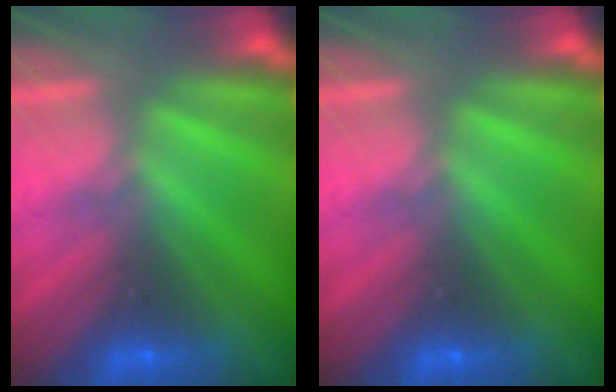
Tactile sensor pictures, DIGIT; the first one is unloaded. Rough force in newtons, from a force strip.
{"total": 0.0}